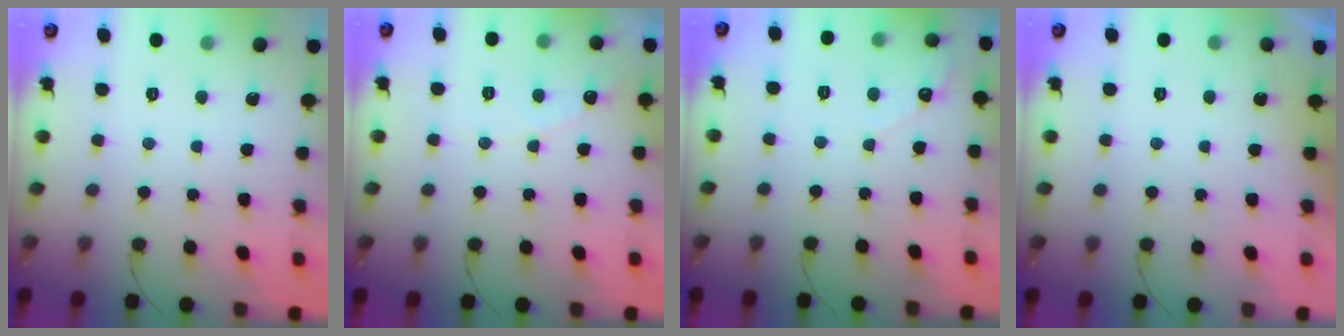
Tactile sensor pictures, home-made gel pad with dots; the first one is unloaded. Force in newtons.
{"total": 3.7, "press": 3.6, "slide": 0.2}
{"total": 2.7, "press": 2.7, "slide": 0.2}
{"total": 0.8, "press": 0.8, "slide": 0.1}